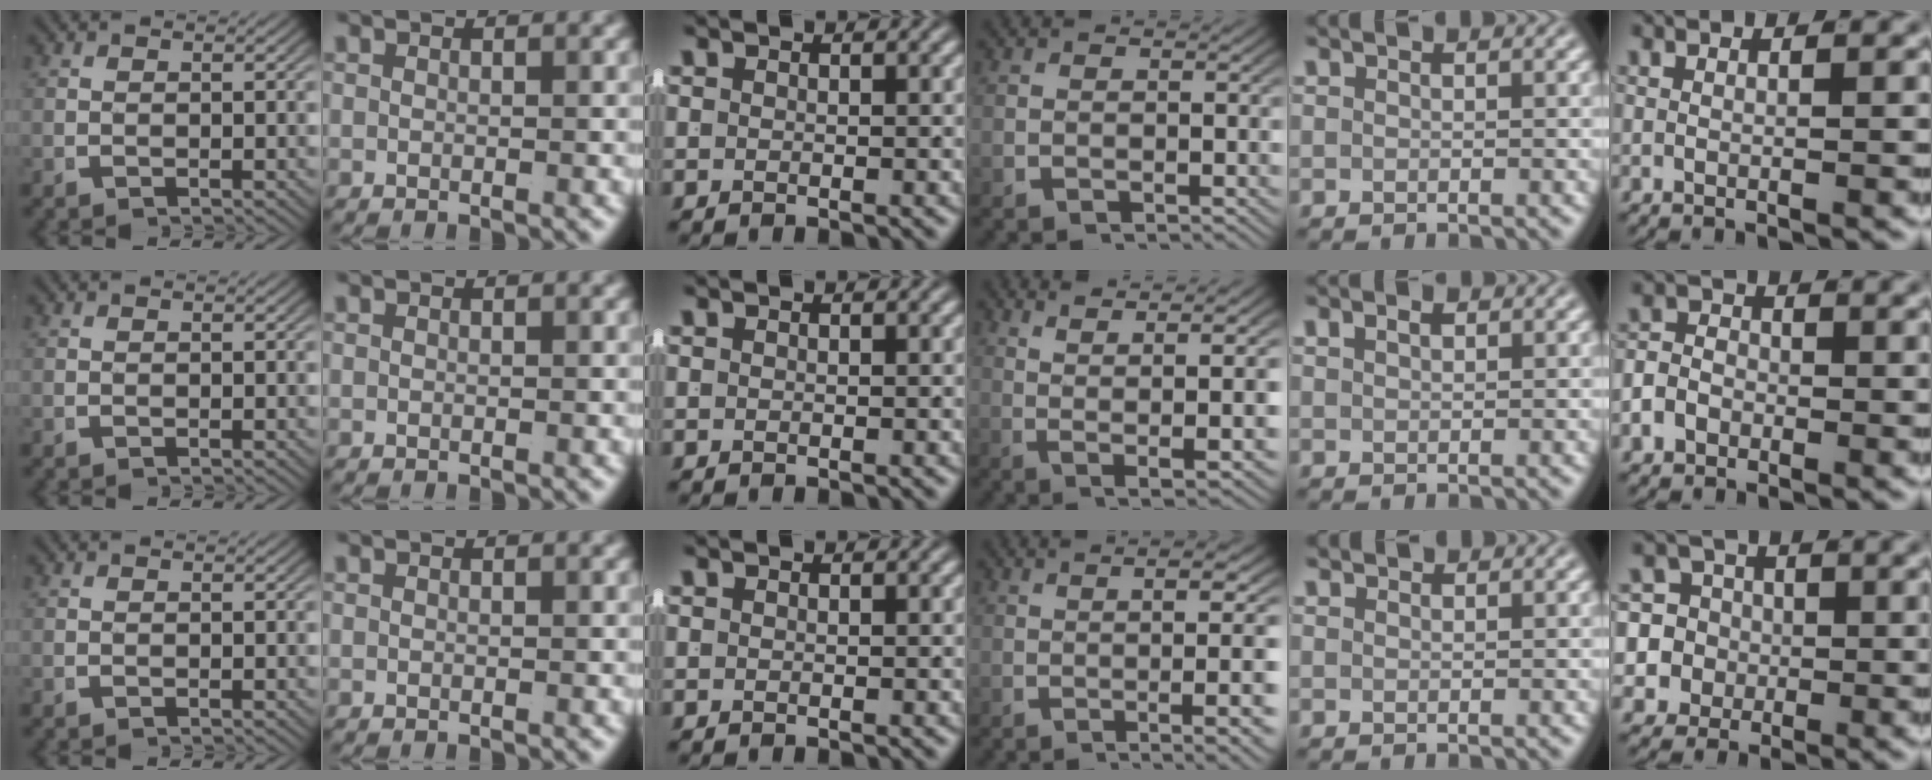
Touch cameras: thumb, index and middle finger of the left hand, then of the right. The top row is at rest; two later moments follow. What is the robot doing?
{"motion": "lift_and_place", "object": "coat"}